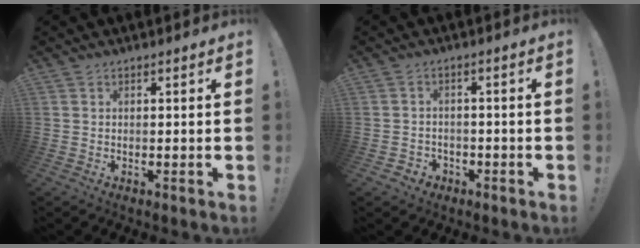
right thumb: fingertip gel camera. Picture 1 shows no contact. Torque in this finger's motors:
{"motor_torque": [-0.22, -0.18, -0.22, -0.06, 0.00]}